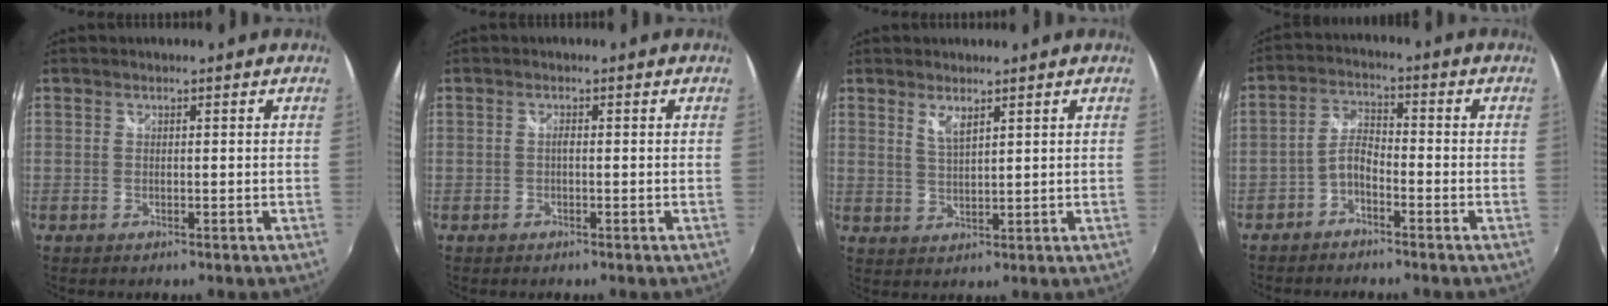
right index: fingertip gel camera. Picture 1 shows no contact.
{"total": 0.7, "force": [-0.2, 0.2, 0.6], "torque": [-0.012, 0.003, -0.005]}
{"total": 3.1, "force": [2.0, 0.9, 2.1], "torque": [-0.039, -0.004, 0.035]}
{"total": 4.0, "force": [-2.8, 1.6, 2.4], "torque": [-0.060, 0.015, -0.057]}